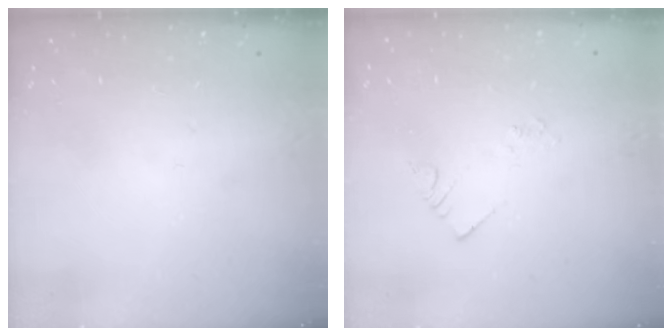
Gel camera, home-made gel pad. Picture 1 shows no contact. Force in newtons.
{"total": 2.1, "press": 2.1, "slide": 0.3}